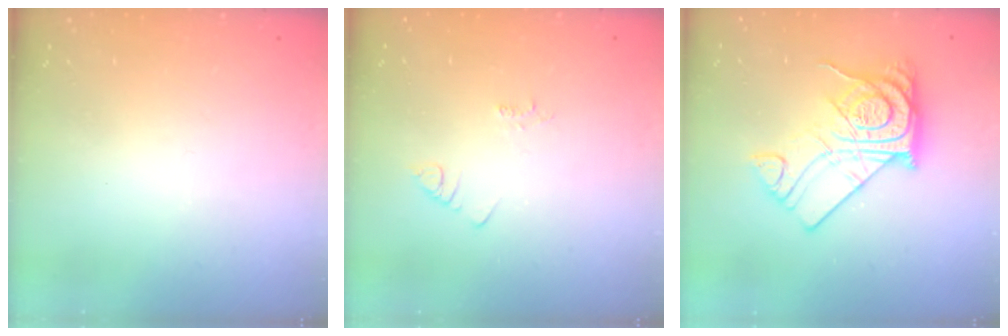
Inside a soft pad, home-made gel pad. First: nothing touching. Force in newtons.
{"total": 1.9, "press": 1.9, "slide": 0.3}
{"total": 15.9, "press": 15.9, "slide": 1.4}